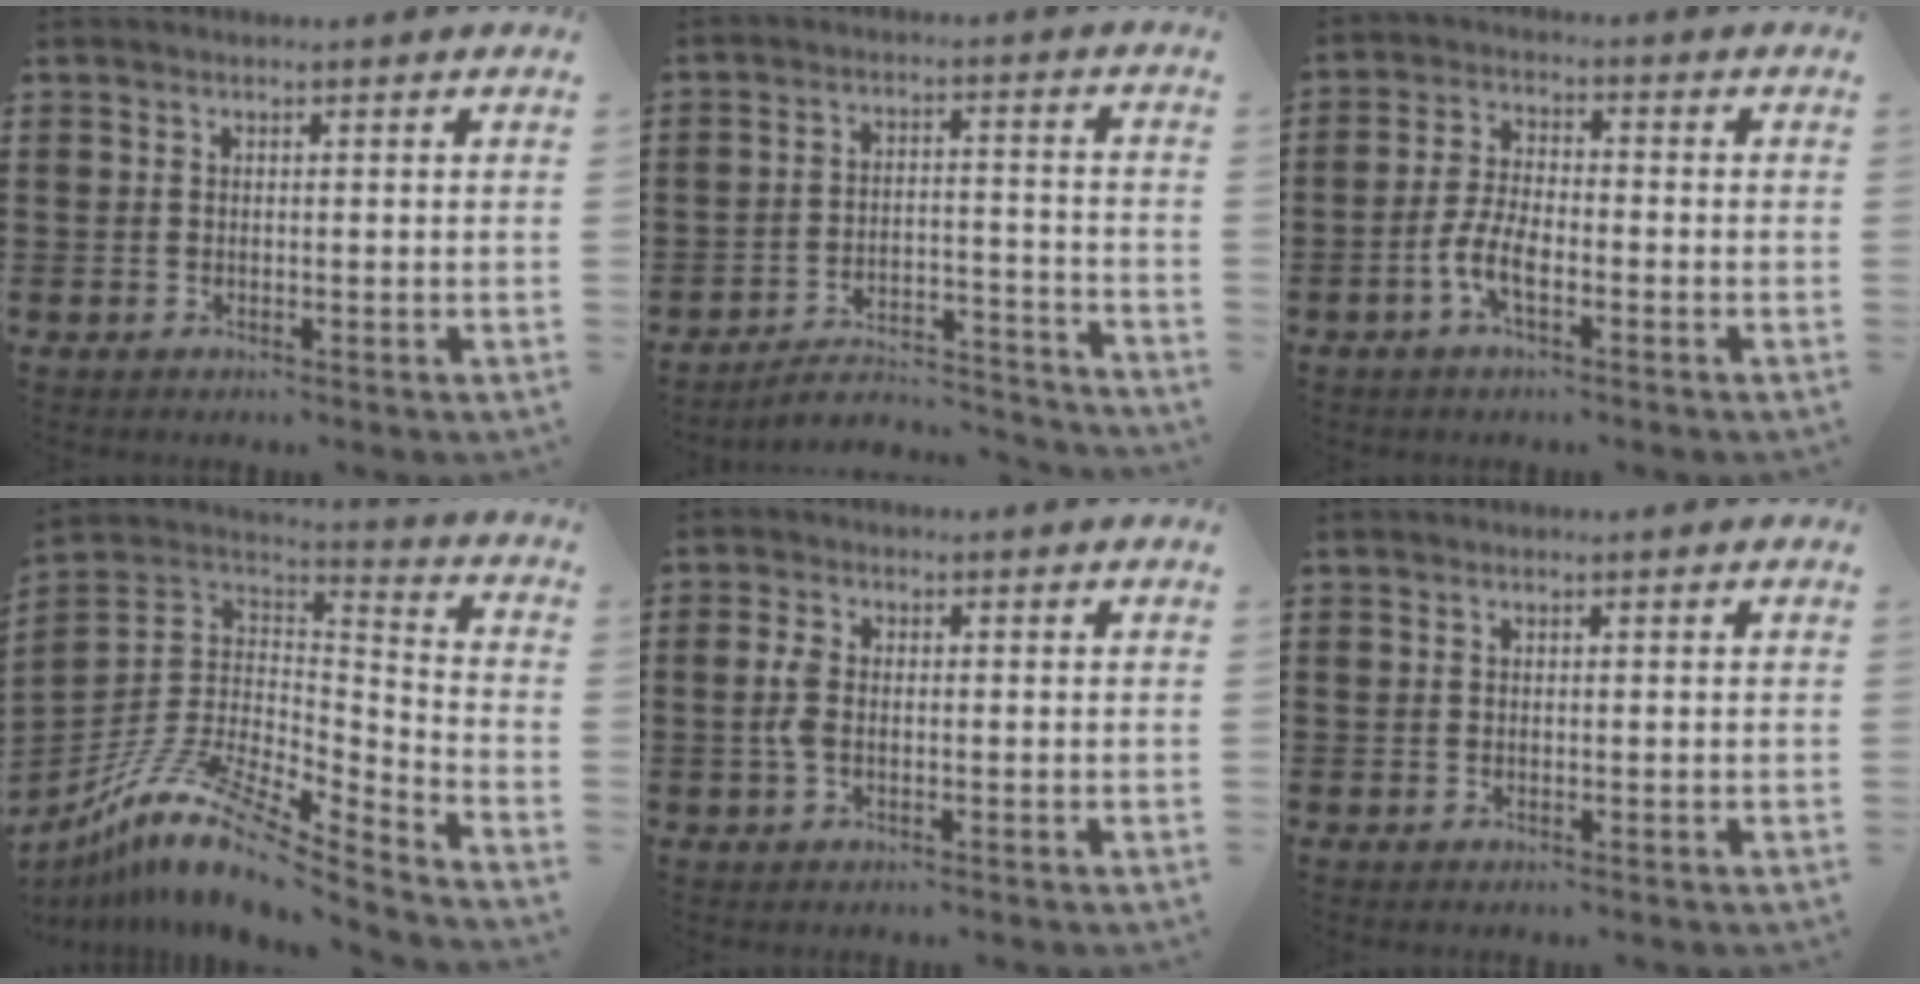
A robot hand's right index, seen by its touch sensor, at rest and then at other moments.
{"total": 4.6, "force": [-4.2, 0.9, 1.4], "torque": [-0.028, 0.002, -0.088]}
{"total": 5.4, "force": [-2.4, 1.9, 4.4], "torque": [-0.109, -0.004, -0.052]}
{"total": 12.6, "force": [-9.0, 3.5, 8.1], "torque": [-0.173, 0.011, -0.174]}
{"total": 3.2, "force": [-0.3, 1.8, 2.6], "torque": [-0.075, -0.004, -0.013]}
{"total": 0.0}